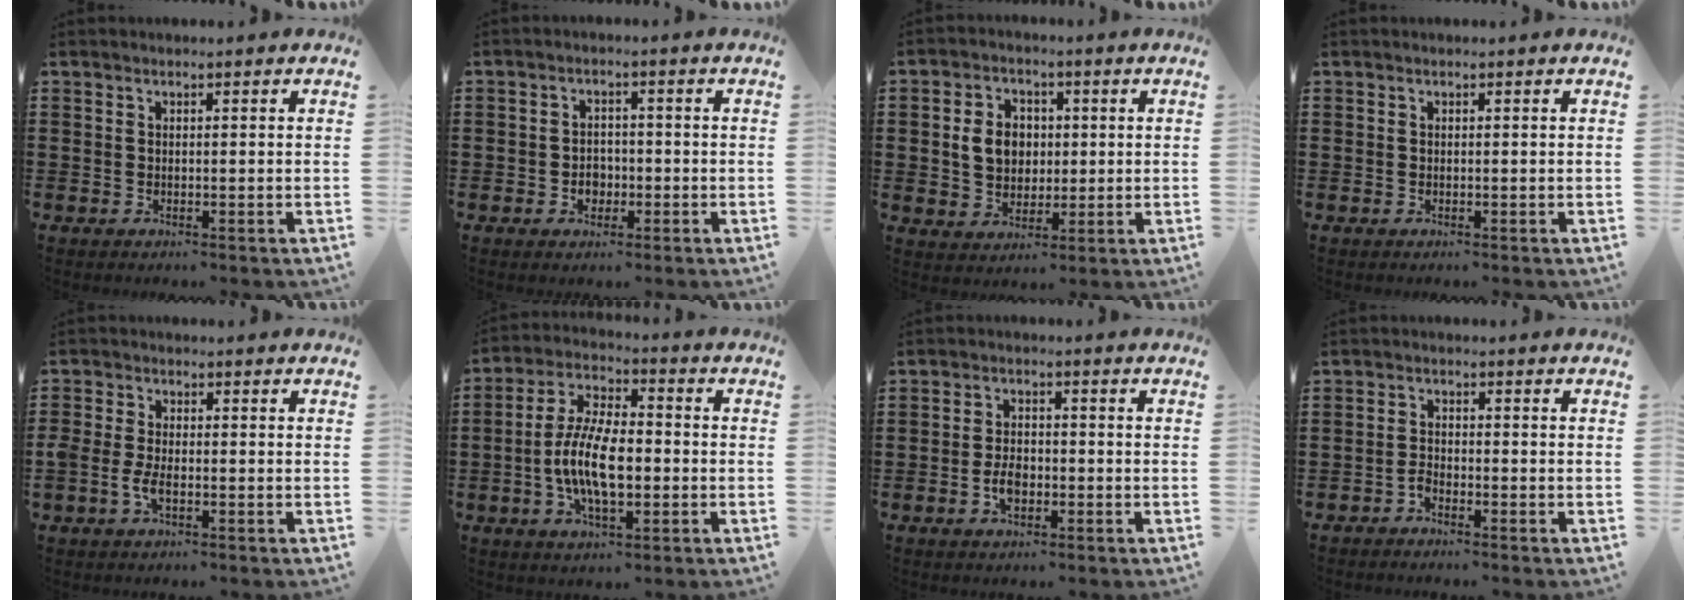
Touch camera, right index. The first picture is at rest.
{"total": 2.7, "force": [-0.9, 2.2, 1.4], "torque": [-0.031, 0.004, -0.019]}
{"total": 6.5, "force": [0.5, 5.4, 3.7], "torque": [-0.087, 0.011, 0.004]}
{"total": 0.0}
{"total": 3.5, "force": [-1.1, 1.6, 2.9], "torque": [-0.065, -0.003, -0.022]}
{"total": 10.8, "force": [-1.9, 4.6, 9.5], "torque": [-0.216, -0.007, -0.043]}
{"total": 3.6, "force": [-1.2, 2.1, 2.7], "torque": [-0.066, -0.001, -0.025]}
{"total": 1.7, "force": [-1.4, 0.6, 0.7], "torque": [-0.019, 0.001, -0.028]}